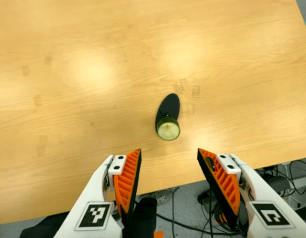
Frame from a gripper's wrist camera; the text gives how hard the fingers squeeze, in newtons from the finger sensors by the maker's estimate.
{"total": 0.0}